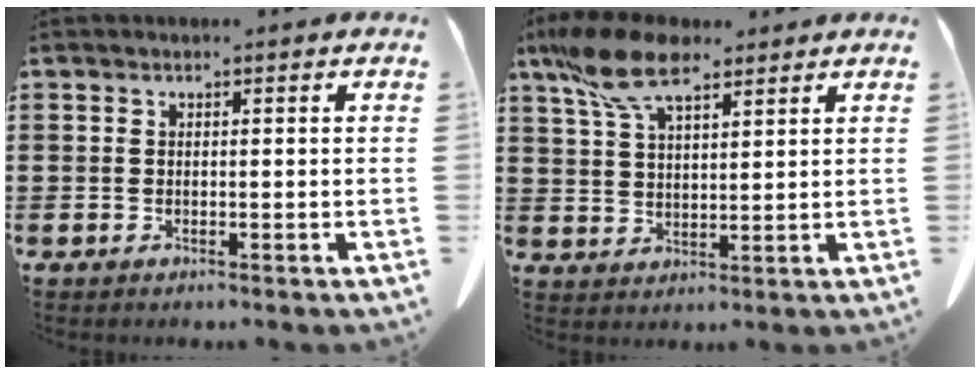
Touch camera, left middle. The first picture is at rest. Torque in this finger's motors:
{"motor_torque": [1.40, 0.36, 0.80, 0.21]}